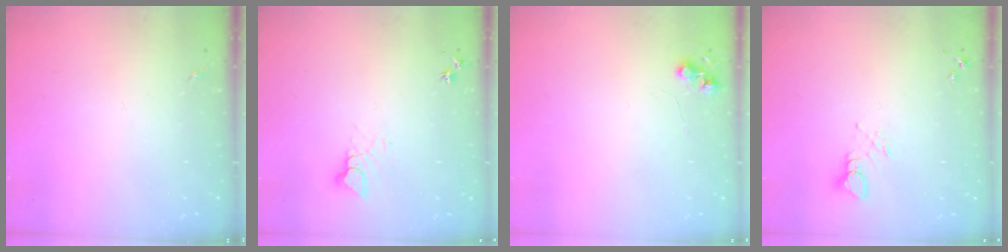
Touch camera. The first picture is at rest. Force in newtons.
{"total": 5.1, "press": 5.1, "slide": 0.4}
{"total": 6.0, "press": 5.9, "slide": 0.7}
{"total": 4.1, "press": 4.1, "slide": 0.4}